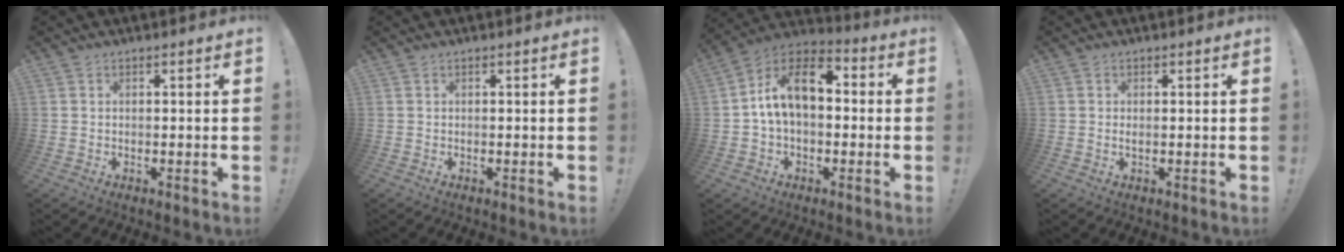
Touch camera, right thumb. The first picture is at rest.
{"total": 0.0}
{"total": 13.9, "force": [2.5, 8.2, 10.9], "torque": [-0.171, 0.008, 0.045]}
{"total": 0.7, "force": [0.2, 0.0, 0.7], "torque": [-0.005, -0.004, 0.001]}